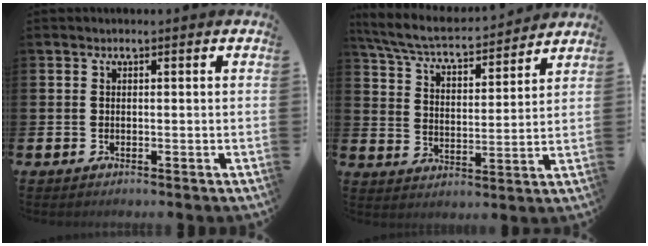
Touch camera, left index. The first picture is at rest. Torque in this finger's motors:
{"motor_torque": [1.01, -1.06, 0.16, 0.16]}